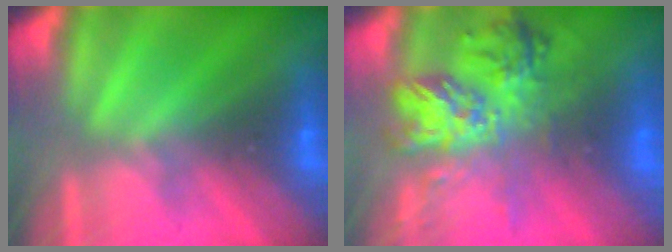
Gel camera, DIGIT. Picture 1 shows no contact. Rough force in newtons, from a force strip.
{"total": 9.0}